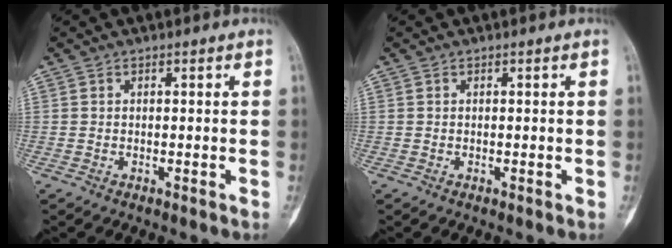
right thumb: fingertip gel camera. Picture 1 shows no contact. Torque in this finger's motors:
{"motor_torque": [0.18, 0.06, 0.19, -0.11, 0.02]}